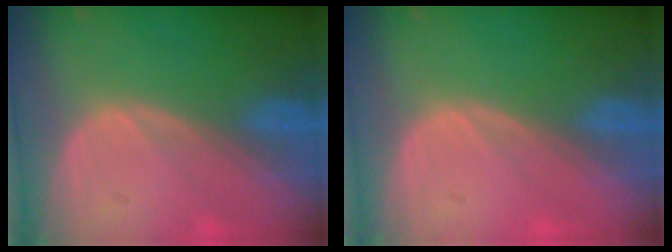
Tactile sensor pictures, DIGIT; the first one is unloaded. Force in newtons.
{"total": 0.6, "press": 0.2, "slide": 0.5}